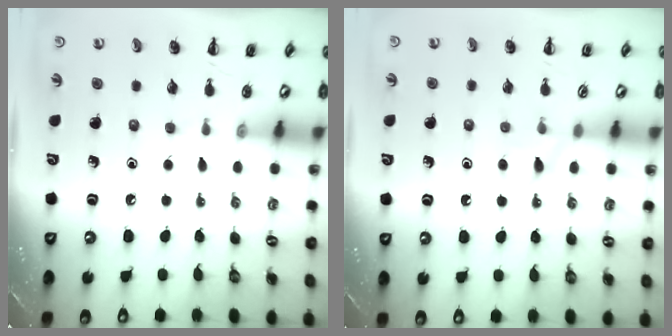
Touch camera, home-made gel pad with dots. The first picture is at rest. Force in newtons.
{"total": 4.9, "press": 4.6, "slide": 1.7}